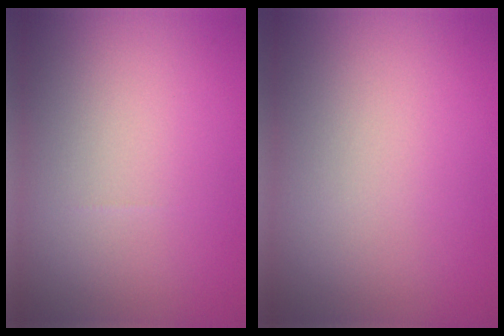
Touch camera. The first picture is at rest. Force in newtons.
{"total": 0.0}